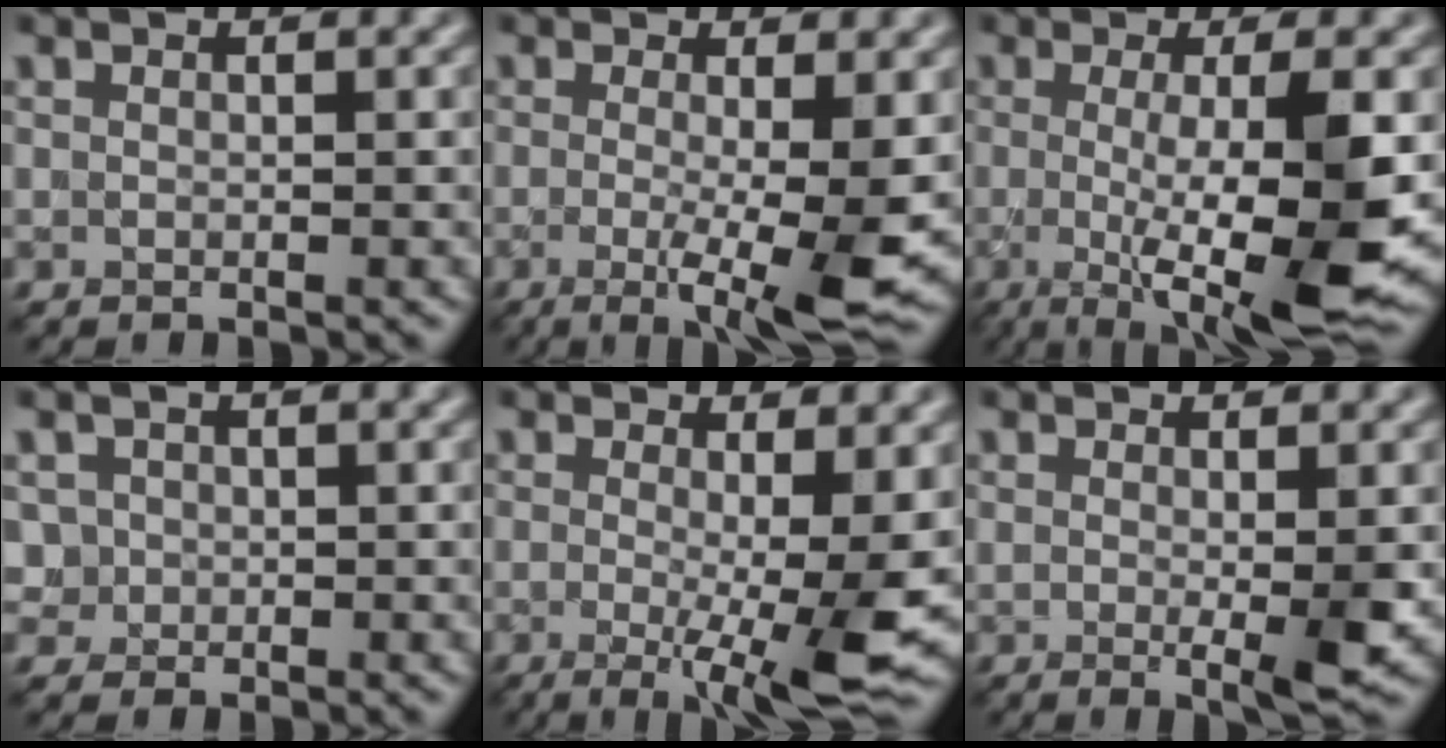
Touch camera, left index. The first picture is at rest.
{"total": 6.5, "force": [-1.0, 1.1, 6.3], "torque": [-0.095, -0.016, -0.011]}
{"total": 9.8, "force": [-1.2, 2.2, 9.5], "torque": [-0.136, -0.022, -0.013]}
{"total": 1.6, "force": [0.1, 1.6, -0.1], "torque": [0.003, 0.001, 0.012]}
{"total": 7.3, "force": [-0.9, 1.4, 7.1], "torque": [-0.095, -0.018, -0.010]}
{"total": 2.8, "force": [-0.2, 0.2, 2.8], "torque": [-0.041, -0.009, 0.001]}